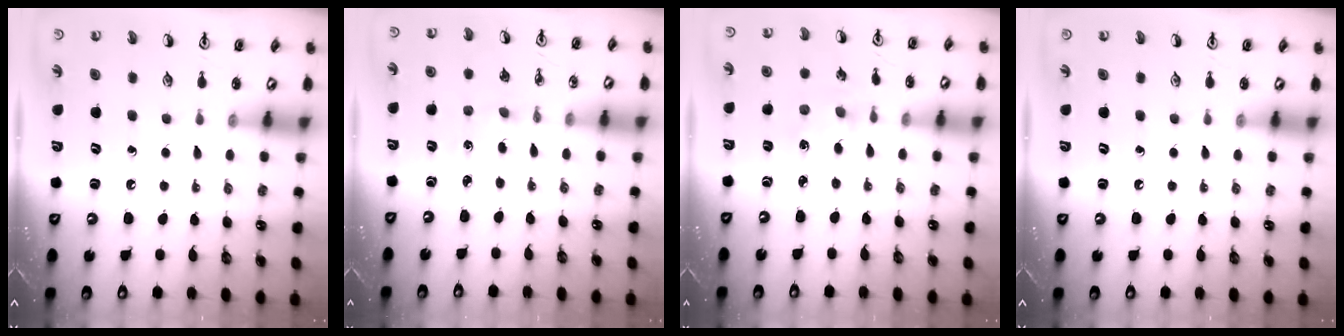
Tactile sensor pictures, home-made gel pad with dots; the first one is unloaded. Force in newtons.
{"total": 0.0}
{"total": 1.2, "press": 1.2, "slide": 0.2}
{"total": 0.0}